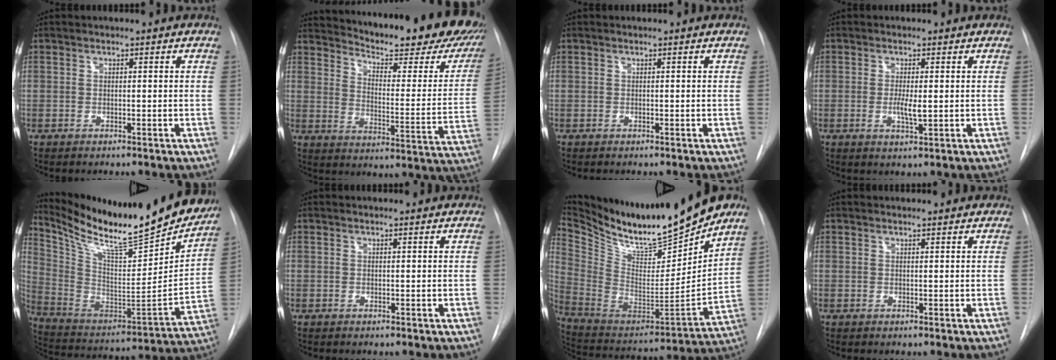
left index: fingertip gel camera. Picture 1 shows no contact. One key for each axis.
{"total": 27.2, "fx": 23.1, "fy": 5.1, "fz": 13.5, "tx": -0.196, "ty": -0.085, "tz": 0.278}
{"total": 0.0}
{"total": 2.8, "fx": -0.4, "fy": 0.5, "fz": 2.7, "tx": -0.051, "ty": -0.009, "tz": -0.006}
{"total": 26.4, "fx": 23.1, "fy": 3.9, "fz": 12.3, "tx": -0.220, "ty": -0.069, "tz": 0.348}
{"total": 0.8, "fx": 0.8, "fy": 0.0, "fz": 0.0, "tx": -0.008, "ty": 0.003, "tz": 0.007}
{"total": 21.8, "fx": 19.0, "fy": 3.6, "fz": 10.1, "tx": -0.187, "ty": -0.046, "tz": 0.321}
{"total": 2.2, "fx": 2.2, "fy": 0.2, "fz": 0.2, "tx": -0.009, "ty": 0.006, "tz": 0.022}